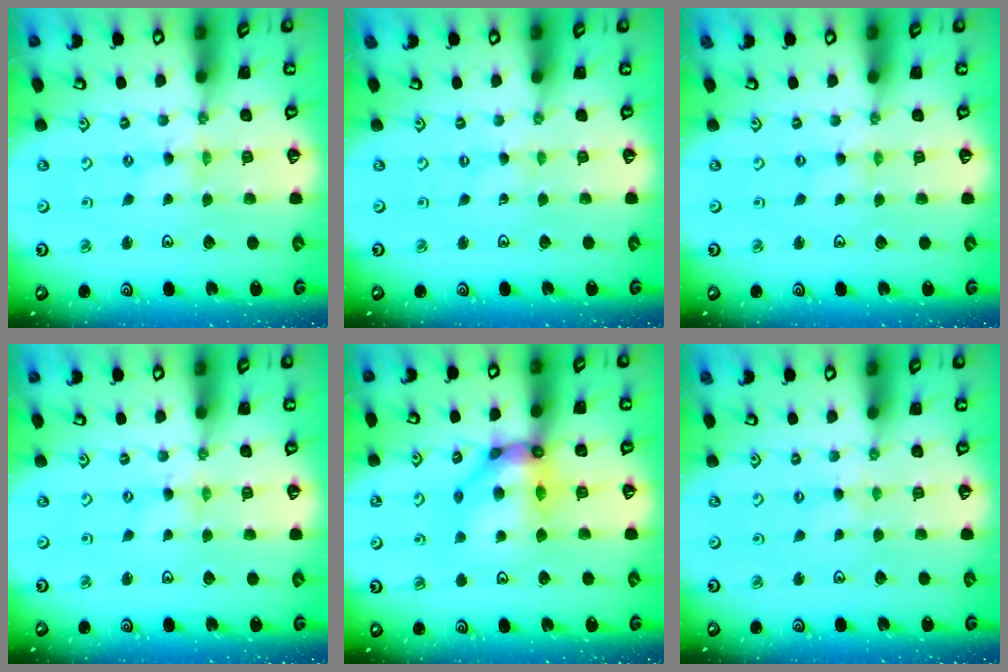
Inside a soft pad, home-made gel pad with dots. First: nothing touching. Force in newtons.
{"total": 0.0}
{"total": 0.0}
{"total": 1.6, "press": 1.6, "slide": 0.2}
{"total": 13.0, "press": 12.9, "slide": 1.4}
{"total": 1.8, "press": 1.8, "slide": 0.4}